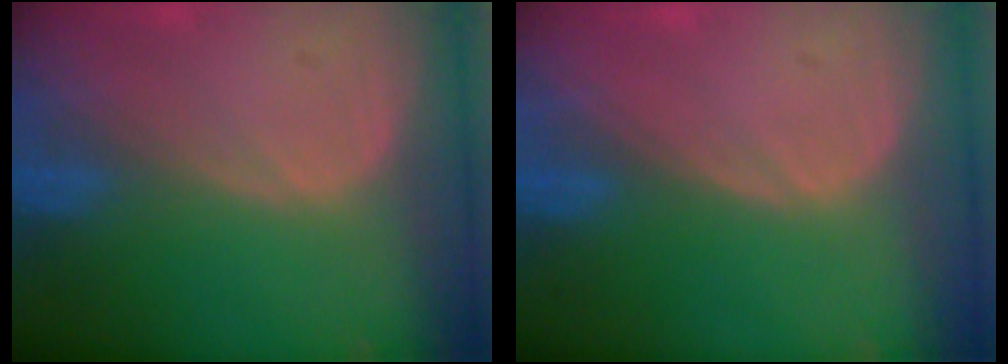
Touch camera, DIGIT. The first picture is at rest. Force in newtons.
{"total": 0.0}